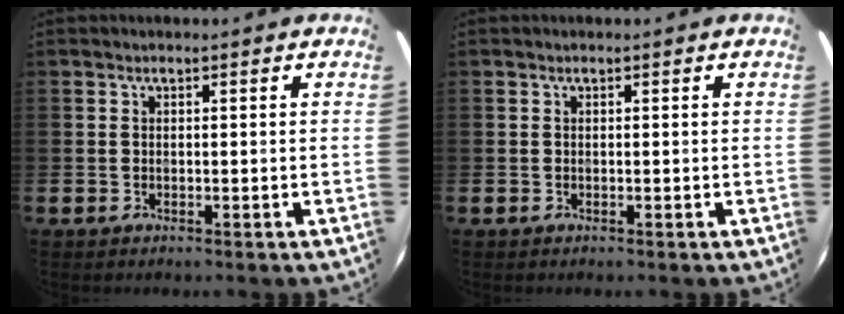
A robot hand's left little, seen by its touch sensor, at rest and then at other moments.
{"total": 0.0}